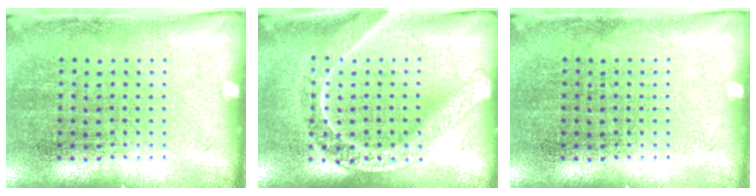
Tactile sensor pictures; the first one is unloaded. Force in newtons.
{"total": 1.6, "press": 1.6, "slide": 0.2}
{"total": 0.0}